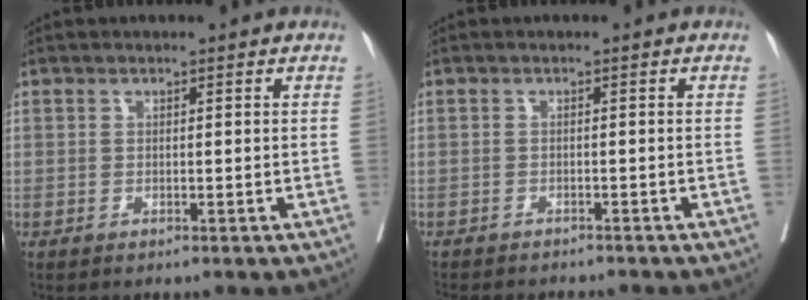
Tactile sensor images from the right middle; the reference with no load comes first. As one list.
[{"total": 8.1, "force": [-7.4, 1.9, 2.7], "torque": [-0.037, -0.007, -0.097]}]